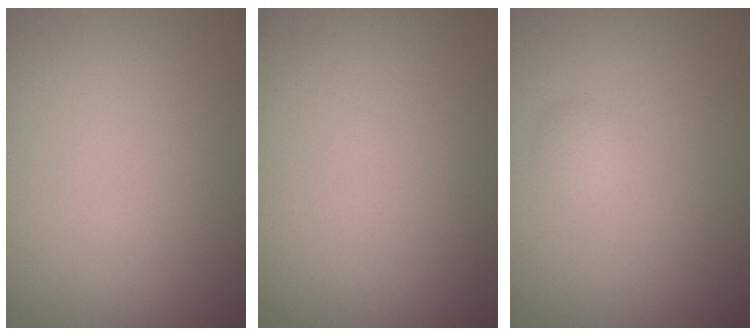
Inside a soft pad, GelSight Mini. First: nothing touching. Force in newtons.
{"total": 0.0}
{"total": 0.9, "press": 0.8, "slide": 0.0}